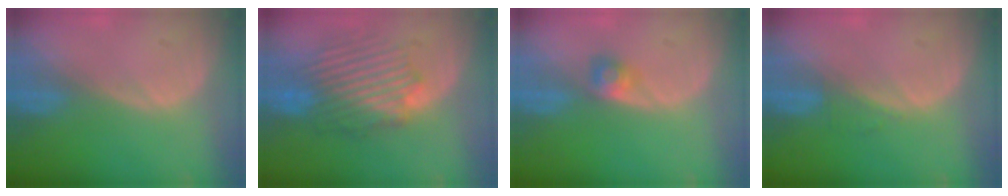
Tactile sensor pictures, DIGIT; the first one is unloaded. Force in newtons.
{"total": 8.9, "press": 8.8, "slide": 1.5}
{"total": 2.5, "press": 2.4, "slide": 0.7}
{"total": 0.7, "press": 0.7, "slide": 0.1}